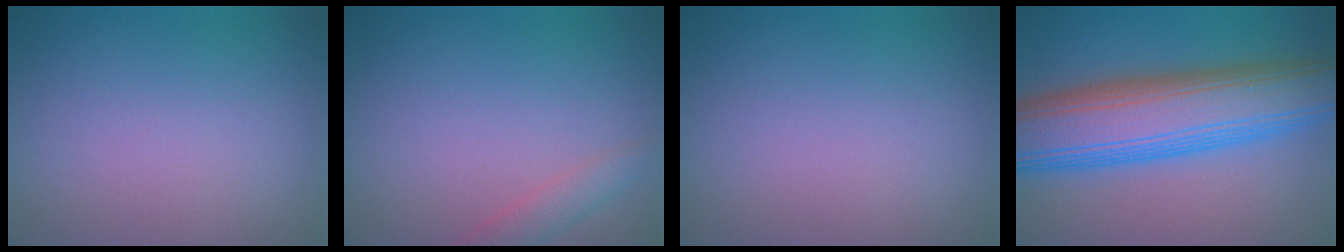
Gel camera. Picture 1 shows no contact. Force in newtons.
{"total": 1.9, "press": 1.9, "slide": 0.1}
{"total": 0.0}
{"total": 11.4, "press": 11.4, "slide": 0.3}